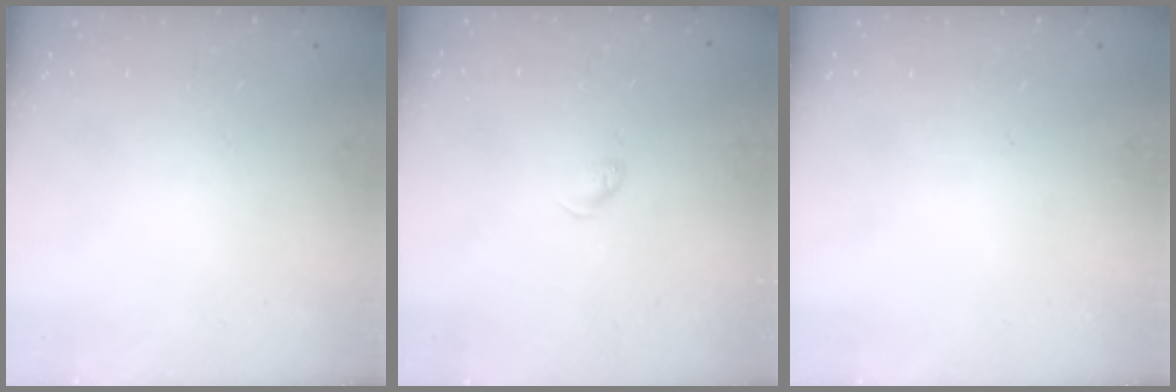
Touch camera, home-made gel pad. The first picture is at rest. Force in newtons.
{"total": 3.9, "press": 3.8, "slide": 0.7}
{"total": 0.0}